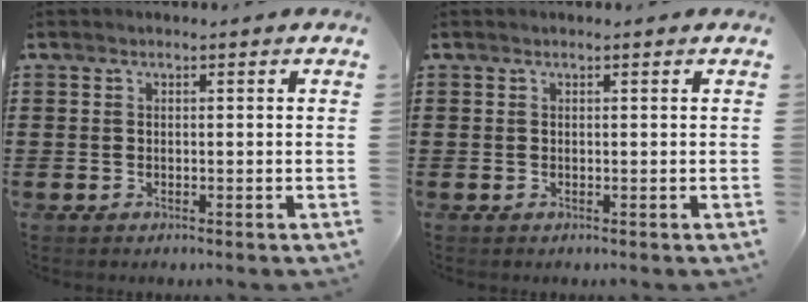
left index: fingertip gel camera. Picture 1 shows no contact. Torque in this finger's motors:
{"motor_torque": [0.12, 0.04, 0.00, -0.01]}